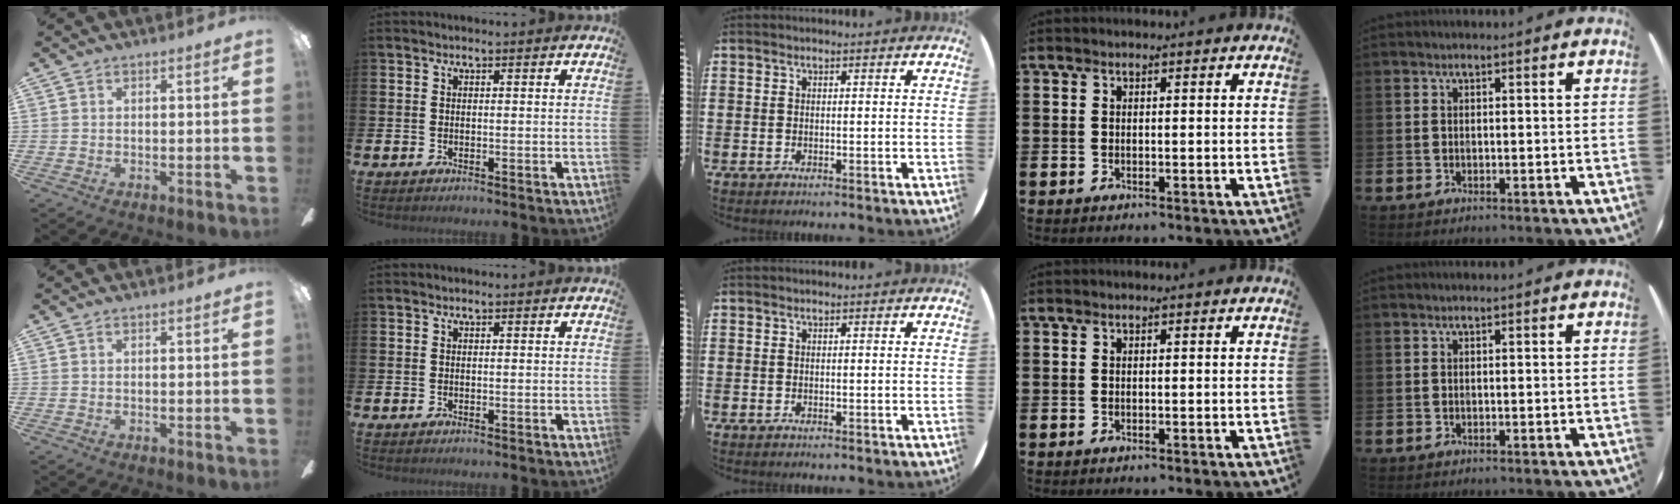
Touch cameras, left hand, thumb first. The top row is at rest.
{}